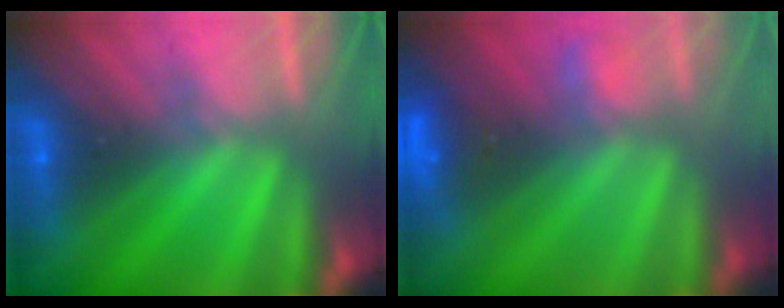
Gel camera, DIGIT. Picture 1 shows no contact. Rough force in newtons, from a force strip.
{"total": 2.6}